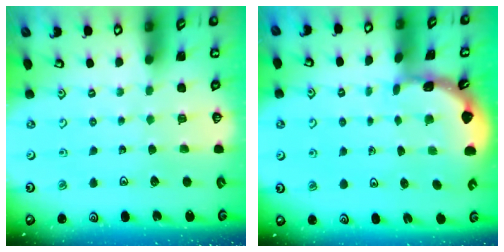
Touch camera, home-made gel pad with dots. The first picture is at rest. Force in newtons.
{"total": 1.8, "press": 1.8, "slide": 0.1}